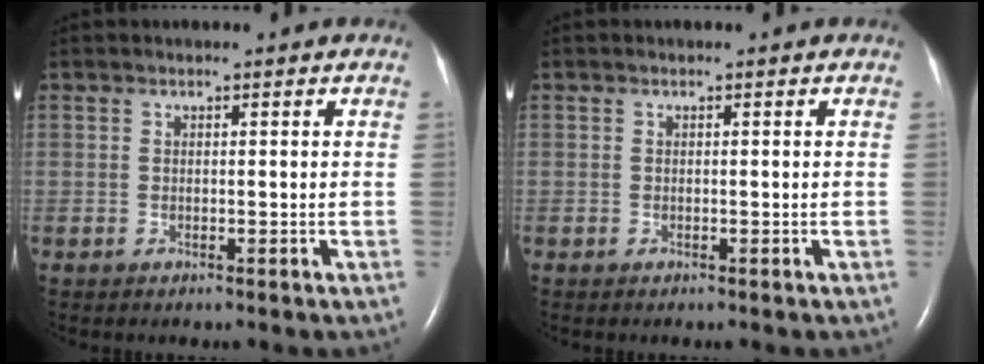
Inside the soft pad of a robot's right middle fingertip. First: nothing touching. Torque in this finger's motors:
{"motor_torque": [-0.06, 0.00, -0.44, -0.21]}